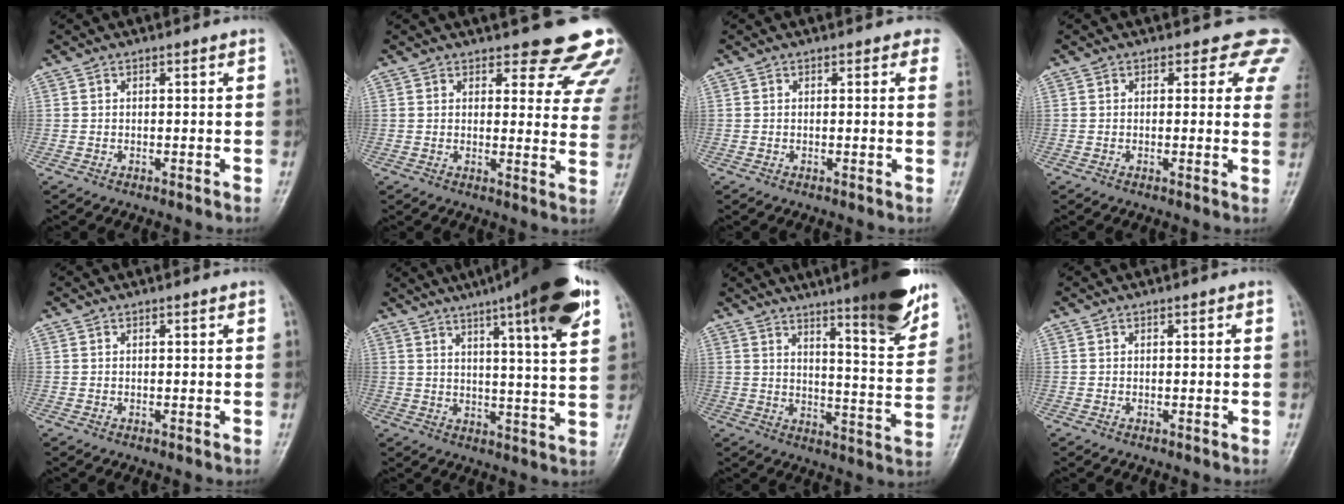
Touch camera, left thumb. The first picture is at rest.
{"total": 14.9, "force": [12.7, 4.7, 6.1], "torque": [-0.020, -0.079, 0.126]}
{"total": 2.5, "force": [1.9, 1.3, 1.0], "torque": [0.014, -0.005, 0.003]}
{"total": 6.3, "force": [4.5, 3.7, 2.5], "torque": [0.014, -0.014, 0.022]}
{"total": 0.0}
{"total": 18.5, "force": [10.6, 2.2, 15.1], "torque": [-0.202, -0.027, 0.143]}
{"total": 17.4, "force": [12.0, 2.7, 12.3], "torque": [-0.141, -0.068, 0.169]}
{"total": 0.0}